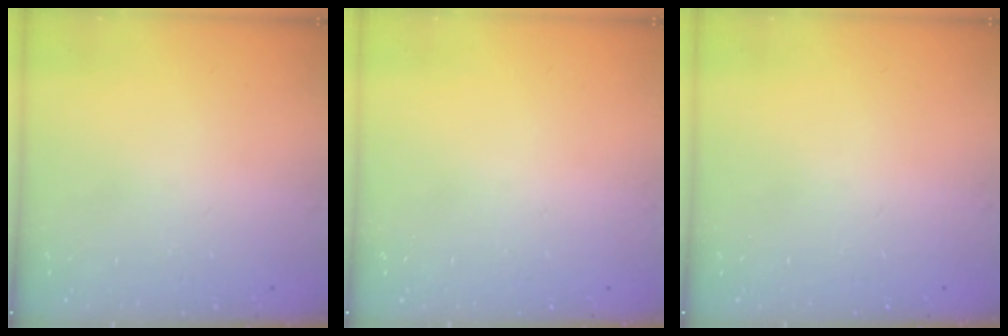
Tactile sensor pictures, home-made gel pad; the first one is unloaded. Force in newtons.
{"total": 0.0}
{"total": 0.0}